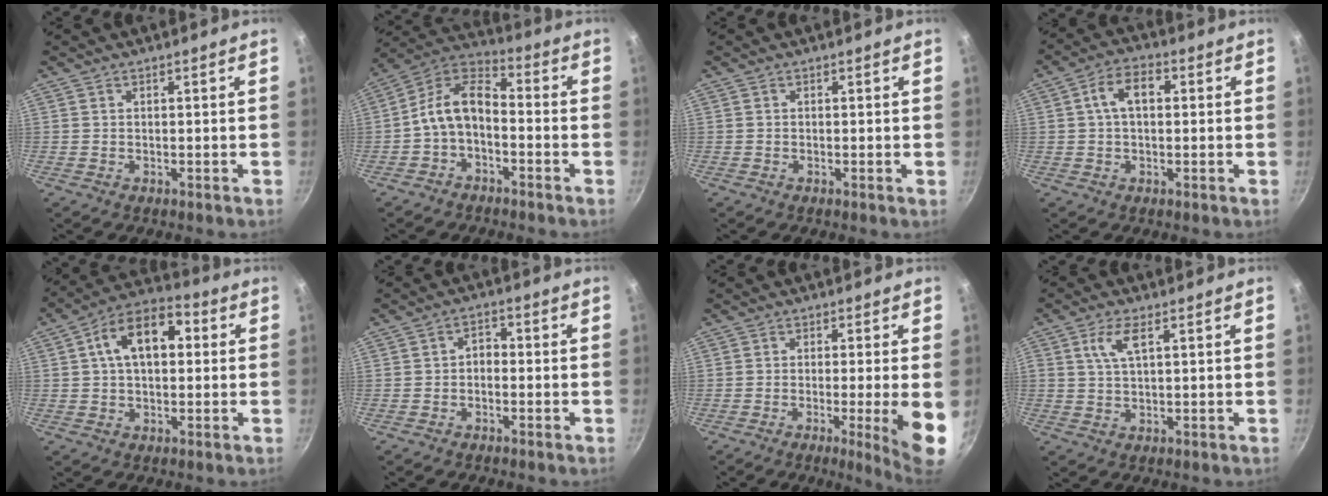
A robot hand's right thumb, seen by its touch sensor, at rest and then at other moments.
{"total": 9.8, "force": [-2.9, 5.8, 7.3], "torque": [-0.136, 0.056, -0.068]}
{"total": 0.0}
{"total": 6.7, "force": [1.1, 4.1, 5.3], "torque": [-0.081, 0.017, 0.010]}
{"total": 12.9, "force": [2.5, 7.8, 9.9], "torque": [-0.126, 0.029, 0.024]}
{"total": 2.5, "force": [-0.7, 1.7, 1.7], "torque": [-0.020, 0.013, -0.017]}
{"total": 9.0, "force": [-2.0, 0.4, 8.8], "torque": [-0.121, -0.005, -0.026]}
{"total": 4.6, "force": [1.7, 1.8, 3.9], "torque": [-0.080, 0.002, 0.036]}